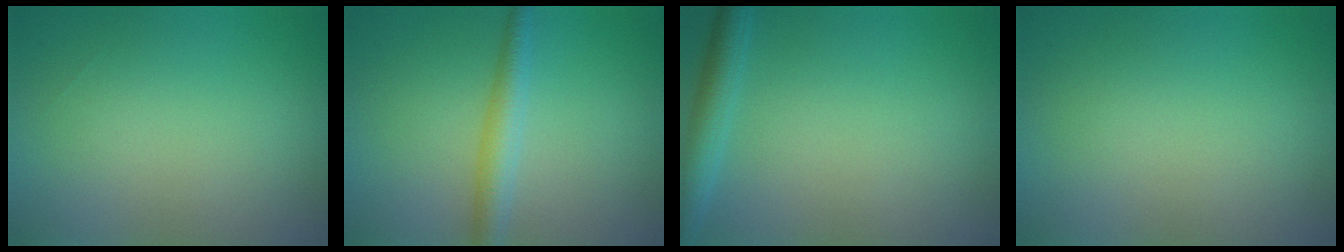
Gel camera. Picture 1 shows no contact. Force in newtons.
{"total": 2.9, "press": 2.9, "slide": 0.1}
{"total": 3.0, "press": 3.0, "slide": 0.2}
{"total": 0.0}